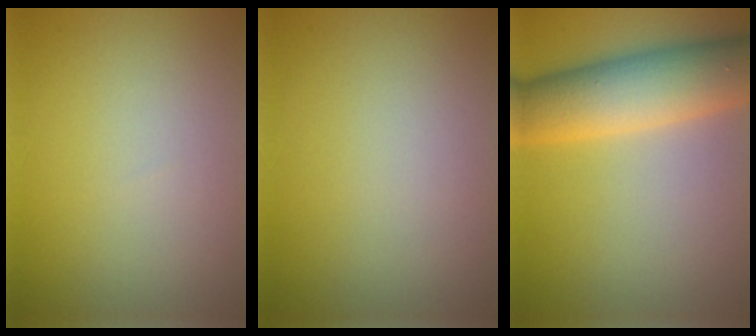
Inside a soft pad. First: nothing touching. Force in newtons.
{"total": 0.0}
{"total": 8.2, "press": 8.2, "slide": 0.3}